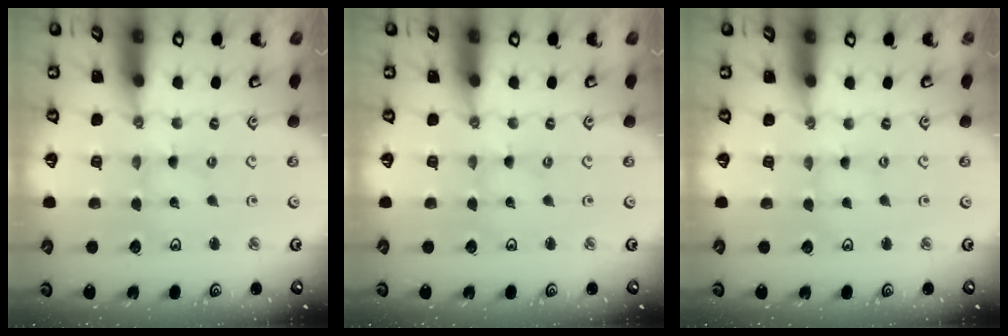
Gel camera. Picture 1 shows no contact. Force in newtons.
{"total": 0.0}
{"total": 0.0}